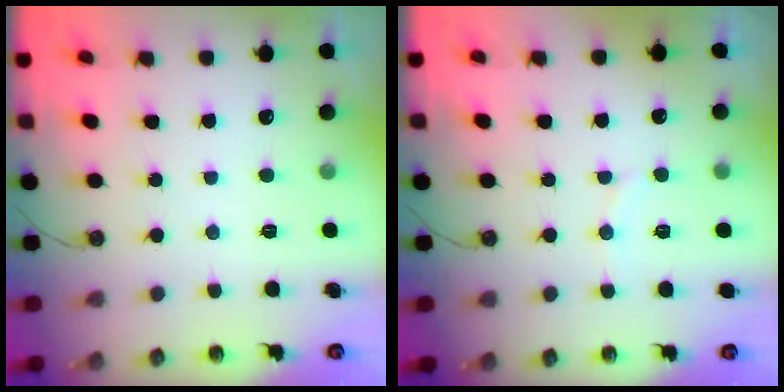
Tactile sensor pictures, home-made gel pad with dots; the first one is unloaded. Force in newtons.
{"total": 4.0, "press": 3.9, "slide": 1.1}